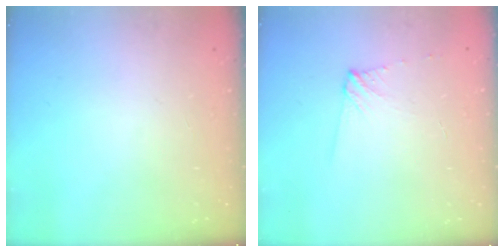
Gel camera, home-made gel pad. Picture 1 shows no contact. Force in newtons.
{"total": 4.6, "press": 4.5, "slide": 0.6}